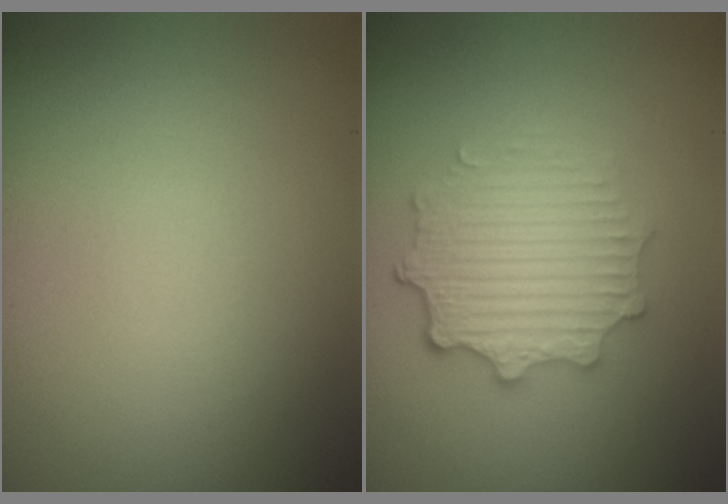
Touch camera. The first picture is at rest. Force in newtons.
{"total": 4.8, "press": 3.8, "slide": 3.1}